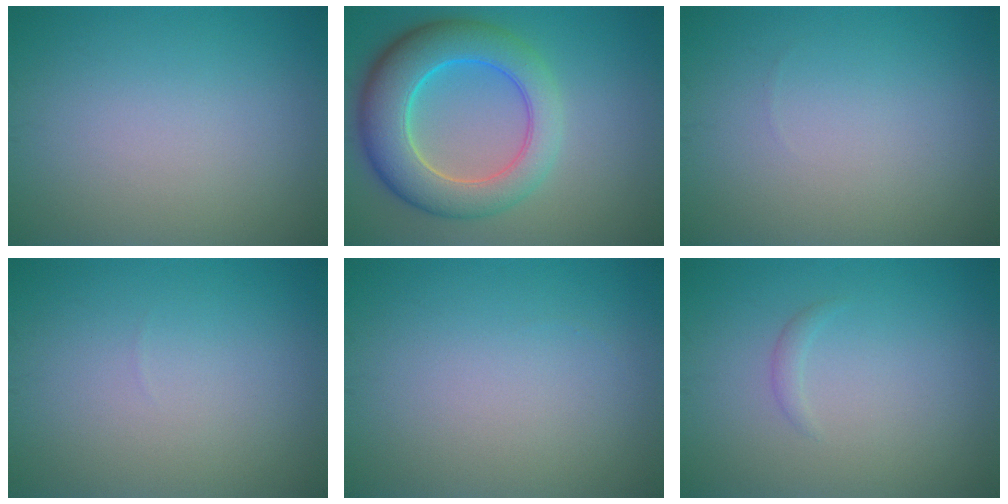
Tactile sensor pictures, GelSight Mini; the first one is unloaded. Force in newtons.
{"total": 8.6, "press": 8.6, "slide": 0.5}
{"total": 0.0}
{"total": 0.0}
{"total": 0.0}
{"total": 0.7, "press": 0.7, "slide": 0.1}